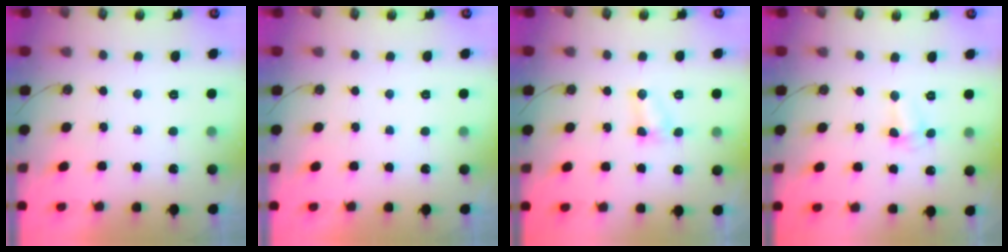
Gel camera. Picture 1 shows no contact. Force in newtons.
{"total": 0.0}
{"total": 3.7, "press": 3.7, "slide": 0.5}
{"total": 3.4, "press": 3.3, "slide": 0.8}